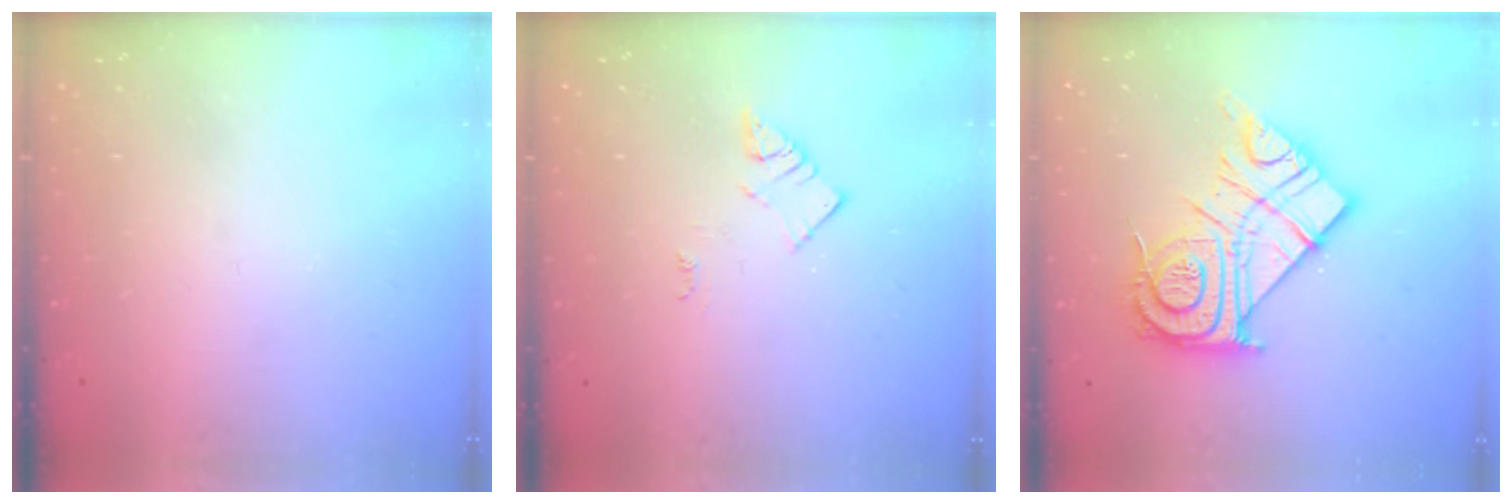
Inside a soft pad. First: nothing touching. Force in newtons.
{"total": 2.7, "press": 2.6, "slide": 0.4}
{"total": 20.9, "press": 20.8, "slide": 1.9}